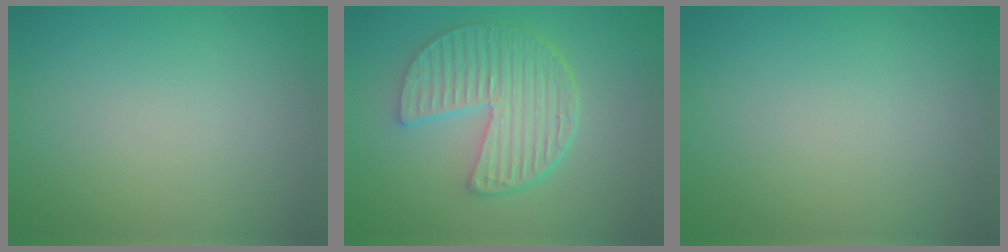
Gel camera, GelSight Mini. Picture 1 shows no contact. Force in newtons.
{"total": 6.3, "press": 4.7, "slide": 4.2}
{"total": 0.0}